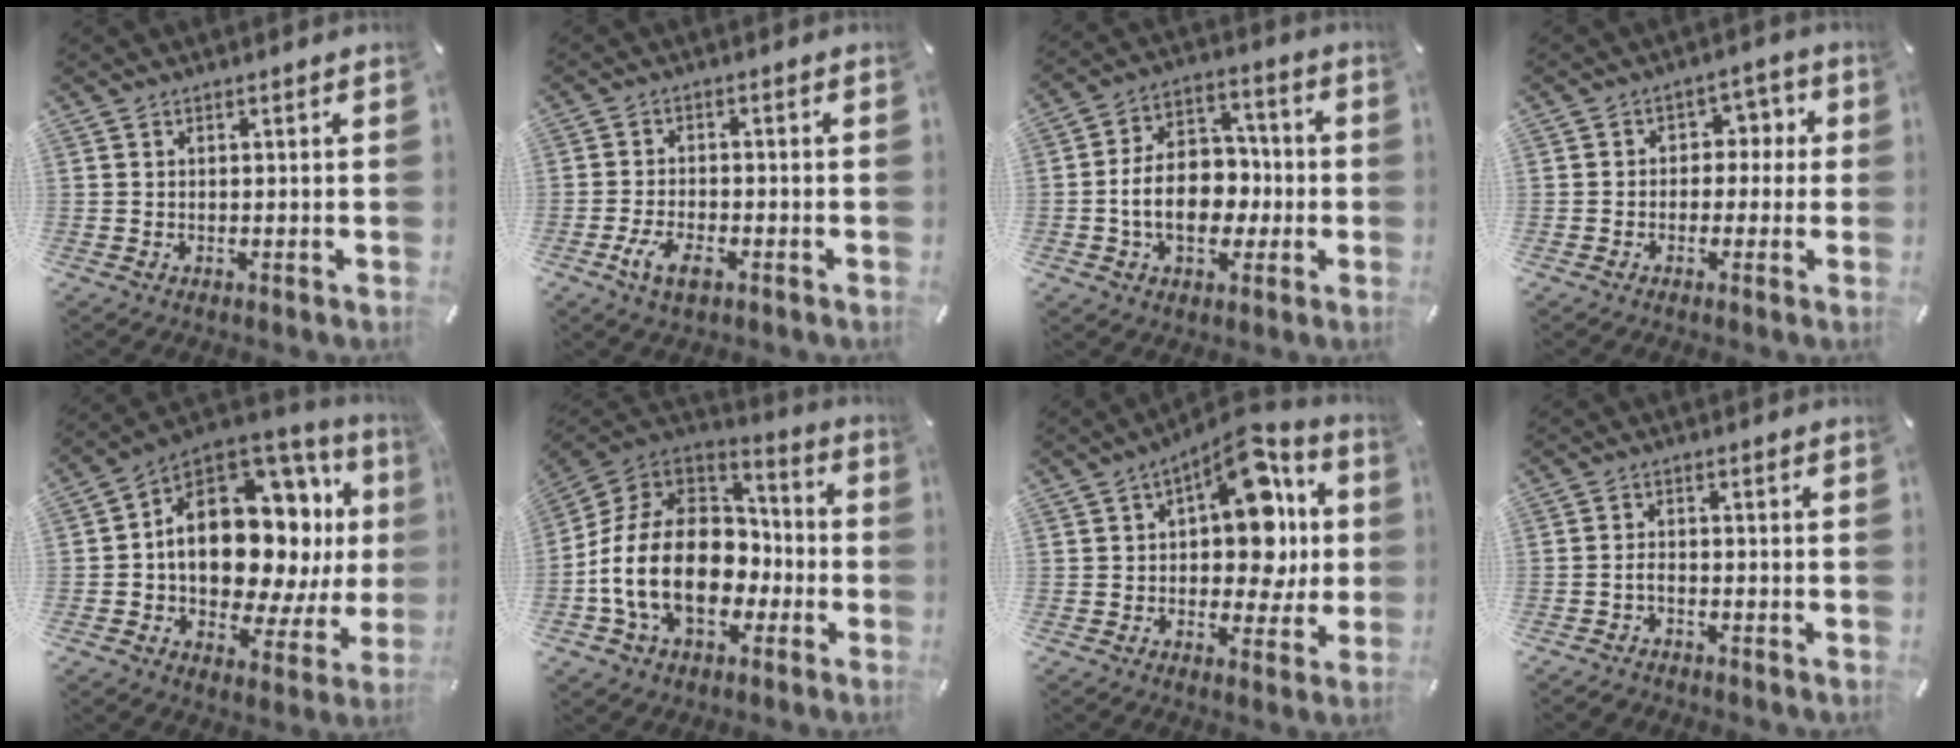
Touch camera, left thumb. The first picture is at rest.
{"total": 5.6, "force": [-2.7, 3.0, 3.9], "torque": [-0.087, 0.008, -0.052]}
{"total": 13.3, "force": [-2.5, 10.1, 8.4], "torque": [-0.157, 0.016, -0.042]}
{"total": 5.3, "force": [-1.3, 4.6, 2.1], "torque": [-0.023, 0.016, -0.032]}
{"total": 19.3, "force": [3.4, 12.5, 14.3], "torque": [-0.226, -0.048, 0.058]}
{"total": 20.0, "force": [-4.2, 15.0, 12.4], "torque": [-0.260, 0.018, -0.066]}
{"total": 16.1, "force": [4.6, 9.5, 12.1], "torque": [-0.152, -0.036, 0.081]}
{"total": 2.3, "force": [-1.4, 1.3, 1.3], "torque": [-0.025, 0.009, -0.029]}